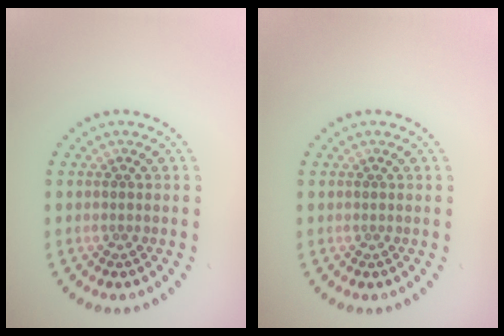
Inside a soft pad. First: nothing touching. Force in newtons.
{"total": 0.0}